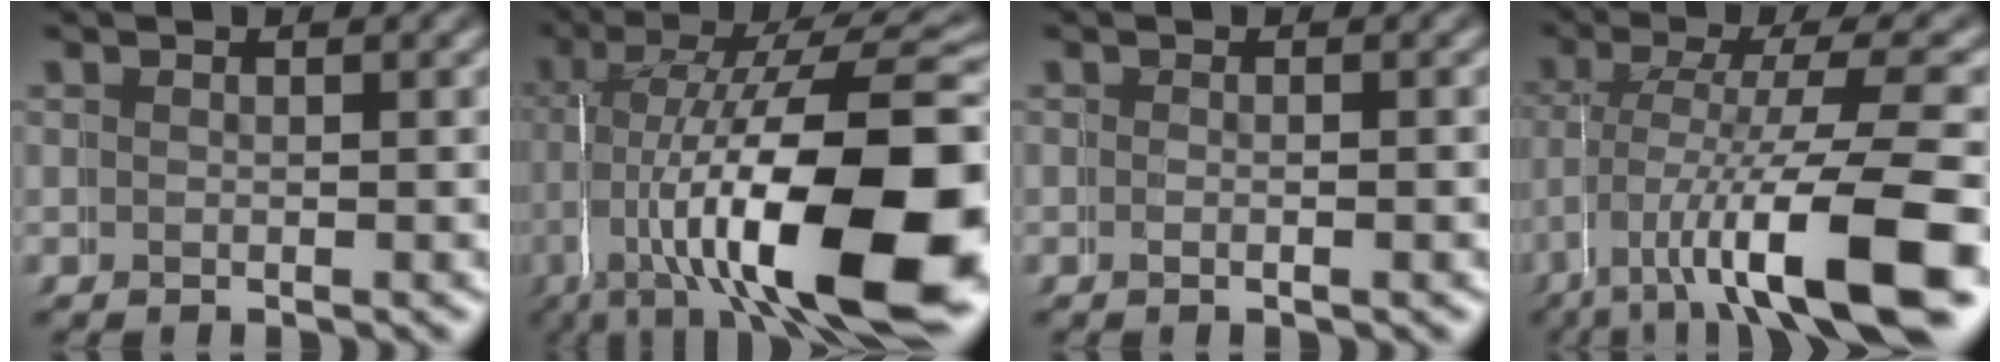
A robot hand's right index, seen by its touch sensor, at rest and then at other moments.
{"total": 17.2, "force": [-2.4, 7.5, 15.3], "torque": [-0.258, -0.030, -0.014]}
{"total": 0.0}
{"total": 9.8, "force": [-3.9, 2.7, 8.6], "torque": [-0.141, -0.025, -0.049]}